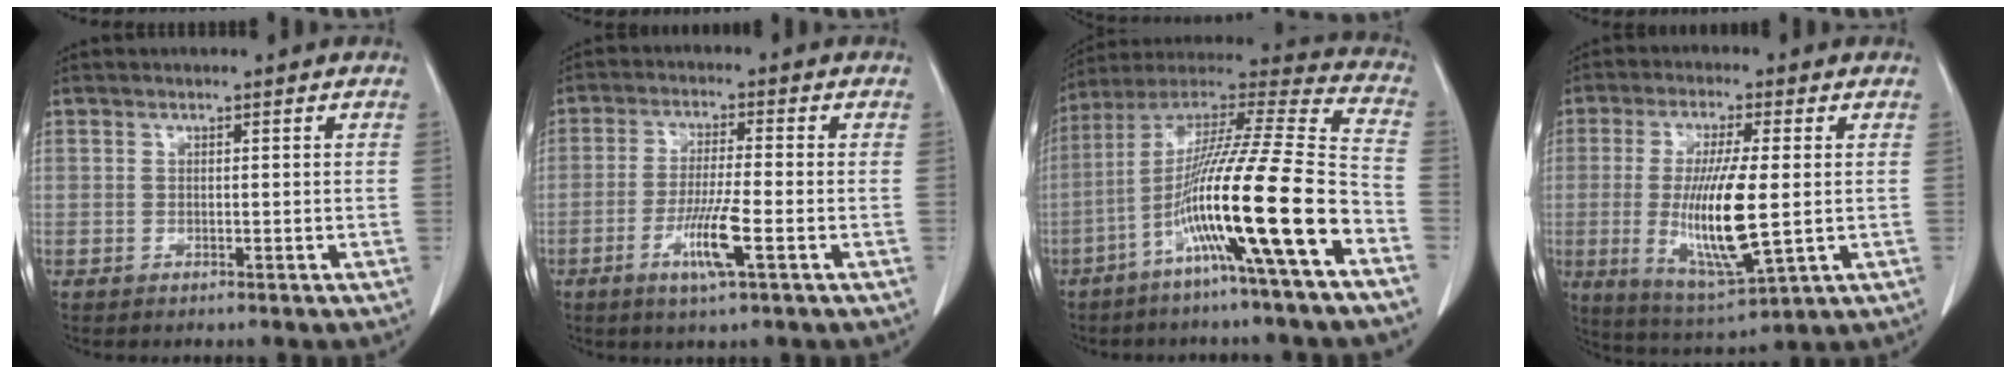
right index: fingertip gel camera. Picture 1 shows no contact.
{"total": 7.2, "force": [-2.8, 0.0, 6.6], "torque": [-0.123, -0.013, -0.051]}
{"total": 21.3, "force": [-8.6, -0.7, 19.5], "torque": [-0.354, -0.021, -0.161]}
{"total": 13.4, "force": [-0.9, 2.2, 13.1], "torque": [-0.257, -0.021, -0.008]}